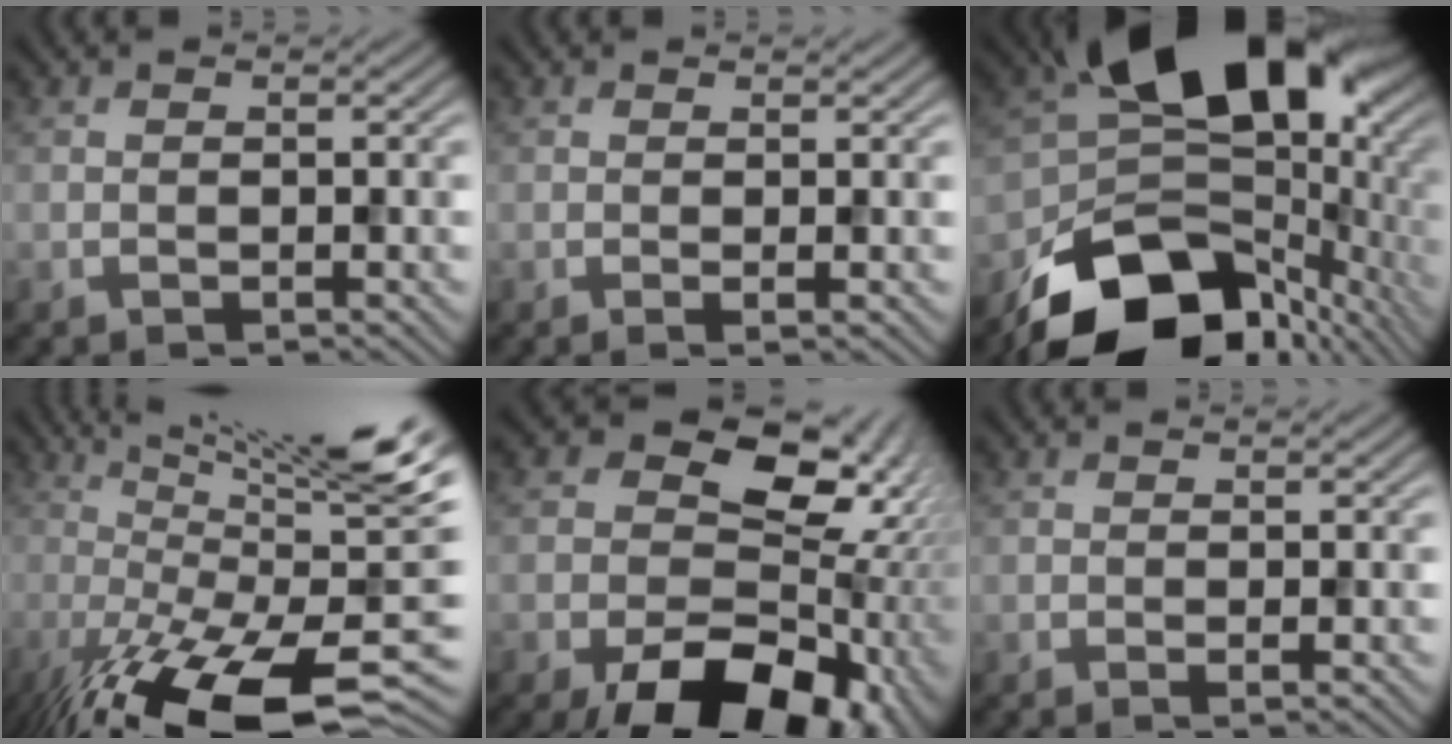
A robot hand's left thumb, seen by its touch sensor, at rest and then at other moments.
{"total": 1.1, "force": [0.2, 0.0, 1.0], "torque": [-0.022, 0.003, 0.000]}
{"total": 19.1, "force": [-6.3, 12.9, 12.6], "torque": [-0.216, -0.037, -0.085]}
{"total": 18.7, "force": [-2.5, 3.9, 18.1], "torque": [-0.265, 0.005, -0.032]}
{"total": 19.0, "force": [-4.5, 13.5, 12.5], "torque": [-0.169, -0.040, -0.051]}
{"total": 0.8, "force": [0.2, 0.0, 0.7], "torque": [-0.013, 0.001, 0.002]}